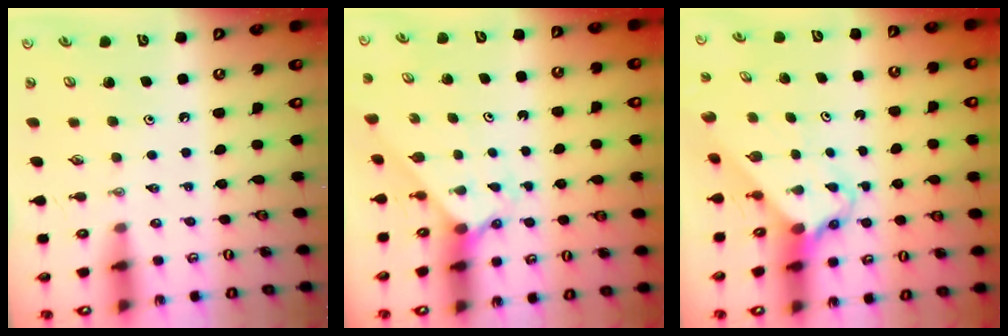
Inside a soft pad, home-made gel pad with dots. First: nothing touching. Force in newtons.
{"total": 1.9, "press": 1.9, "slide": 0.2}
{"total": 2.7, "press": 2.7, "slide": 0.2}